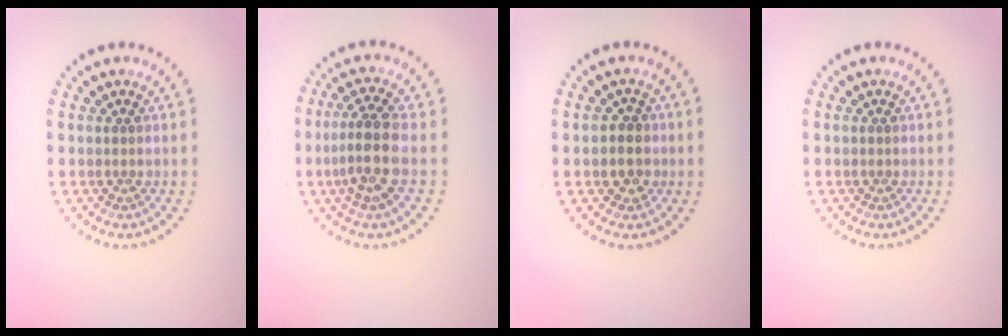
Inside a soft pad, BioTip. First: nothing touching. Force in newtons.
{"total": 3.8, "press": 3.5, "slide": 1.6}
{"total": 1.8, "press": 1.7, "slide": 0.6}
{"total": 0.0}